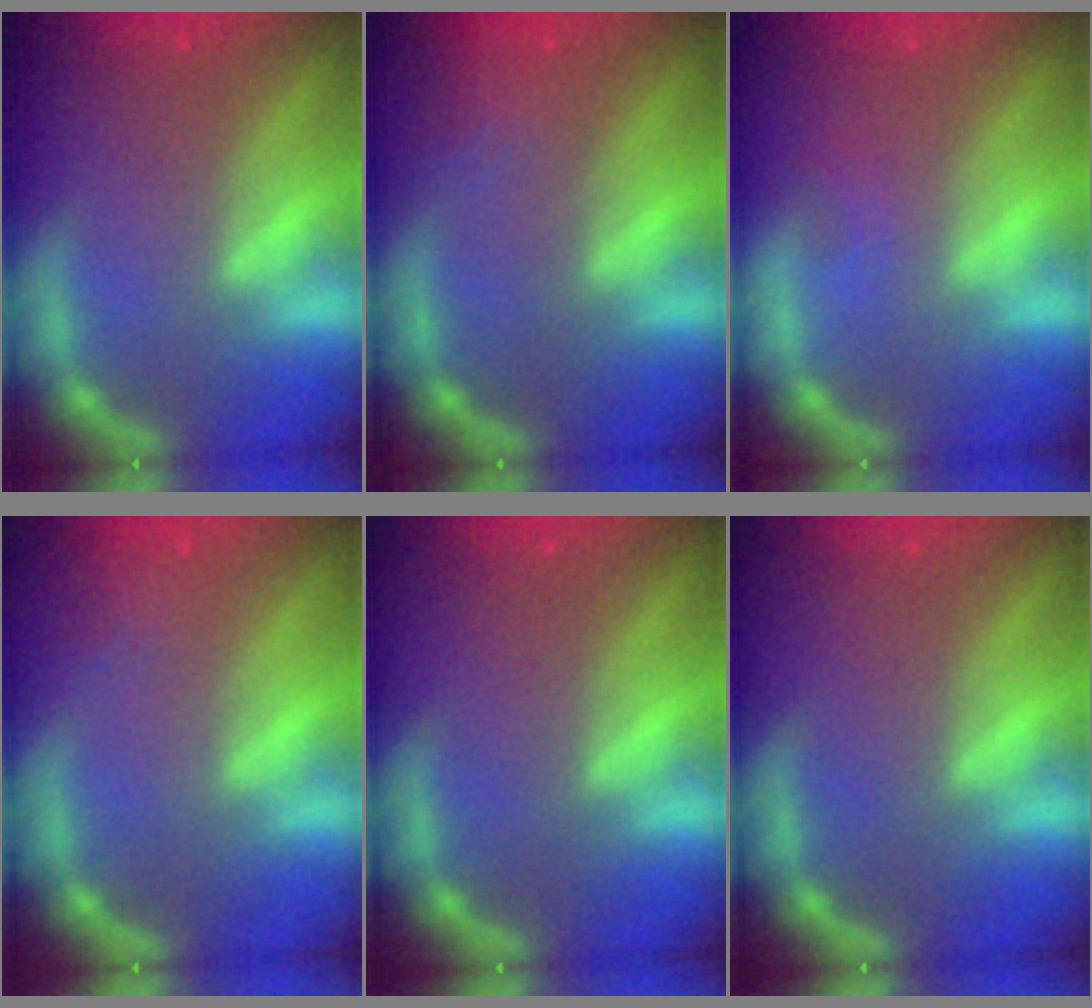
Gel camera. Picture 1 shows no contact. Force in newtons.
{"total": 2.4}
{"total": 0.9}
{"total": 1.4}
{"total": 0.0}
{"total": 0.0}